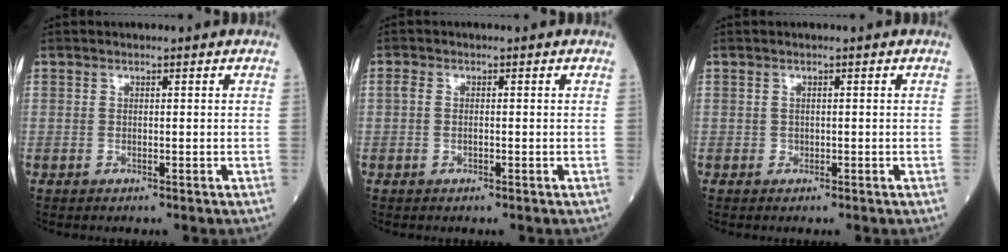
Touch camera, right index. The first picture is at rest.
{"total": 1.6, "force": [-0.2, 1.0, 1.3], "torque": [-0.031, 0.012, -0.003]}
{"total": 0.6, "force": [-0.1, 0.5, 0.1], "torque": [-0.001, 0.003, -0.004]}